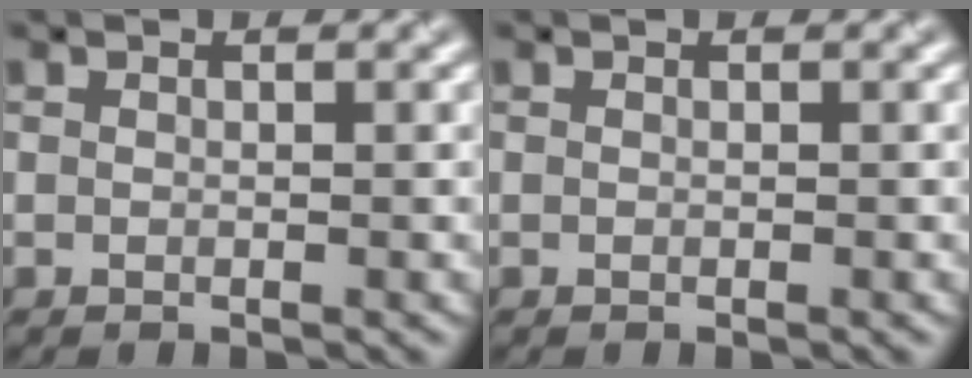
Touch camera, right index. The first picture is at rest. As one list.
[{"total": 0.0}]